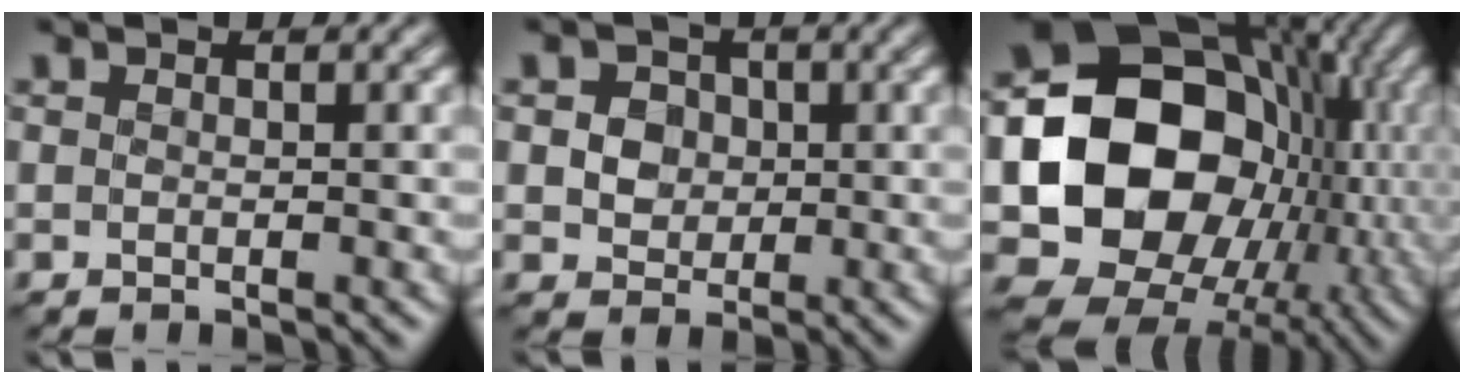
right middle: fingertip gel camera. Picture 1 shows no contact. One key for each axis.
{"total": 3.5, "fx": 0.6, "fy": 3.0, "fz": 1.7, "tx": -0.027, "ty": 0.007, "tz": 0.004}
{"total": 15.9, "fx": -1.4, "fy": 13.0, "fz": 9.1, "tx": -0.151, "ty": -0.012, "tz": -0.031}